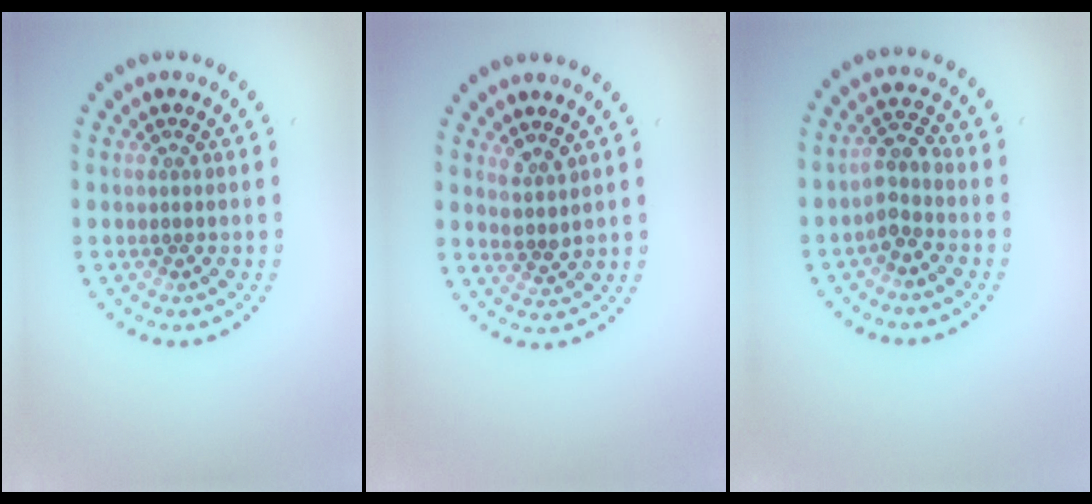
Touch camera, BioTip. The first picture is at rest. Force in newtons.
{"total": 1.7, "press": 1.4, "slide": 1.0}
{"total": 2.4, "press": 1.8, "slide": 1.5}